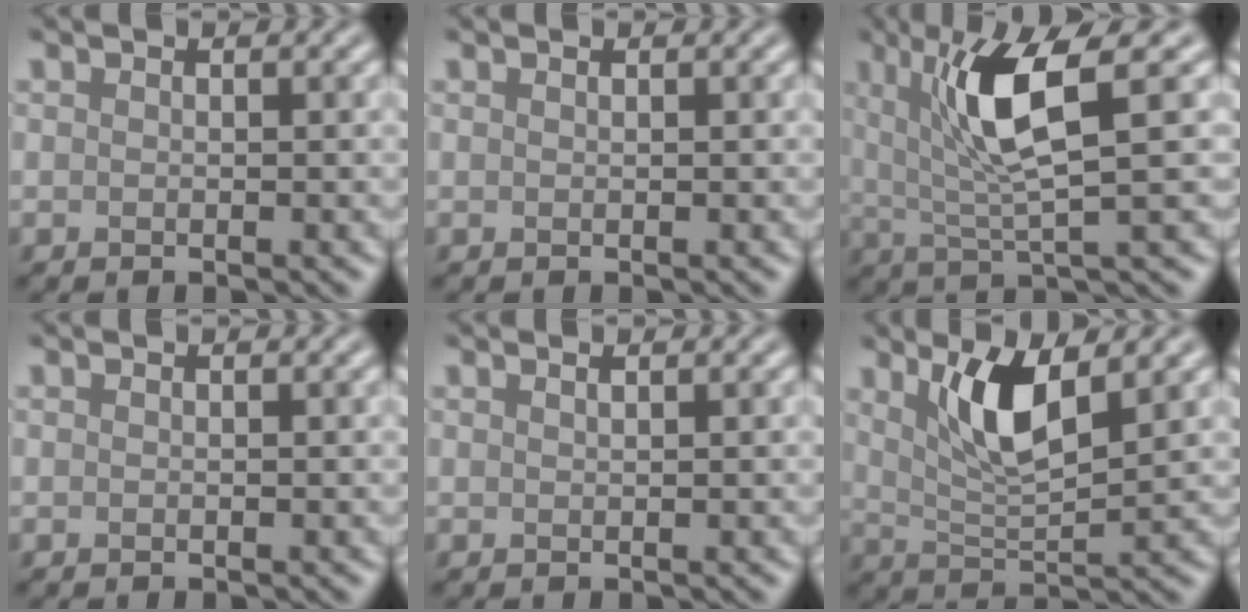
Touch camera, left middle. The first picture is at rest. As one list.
[{"total": 0.0}, {"total": 6.5, "force": [2.0, 1.3, 6.0], "torque": [-0.116, 0.001, 0.039]}, {"total": 0.0}, {"total": 0.5, "force": [0.4, 0.1, 0.3], "torque": [-0.003, 0.001, 0.008]}, {"total": 5.1, "force": [2.3, 1.4, 4.3], "torque": [-0.088, -0.006, 0.046]}]